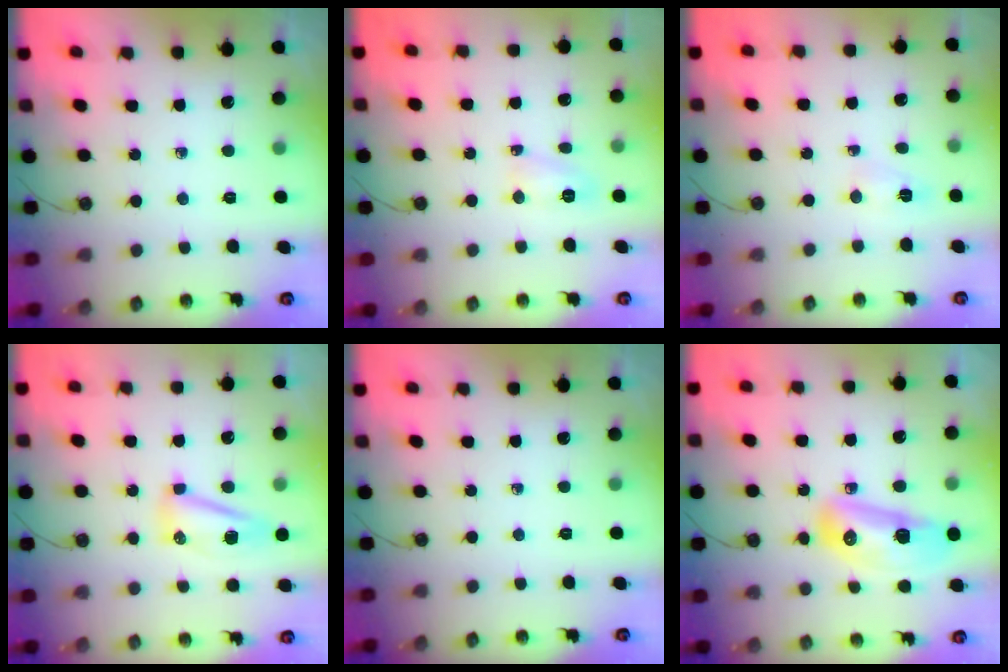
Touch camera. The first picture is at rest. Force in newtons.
{"total": 5.0, "press": 5.0, "slide": 0.6}
{"total": 2.9, "press": 2.7, "slide": 1.2}
{"total": 8.2, "press": 8.2, "slide": 0.8}
{"total": 0.0}
{"total": 14.5, "press": 13.9, "slide": 4.0}